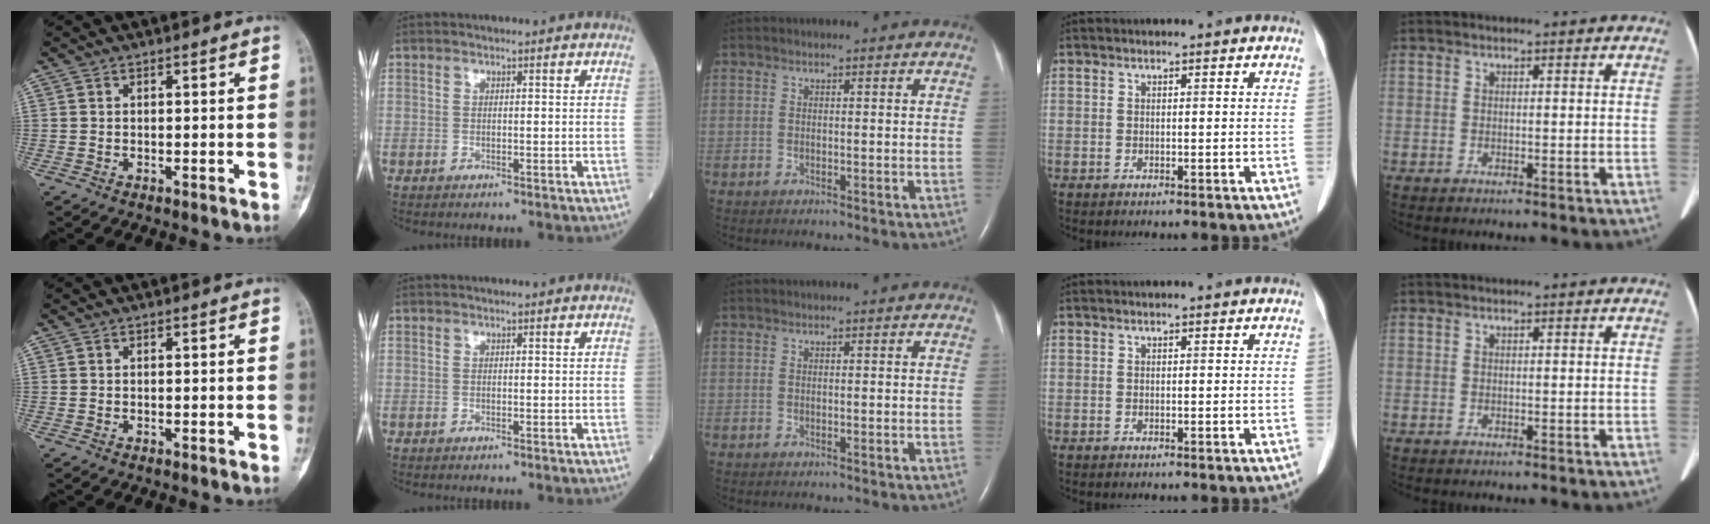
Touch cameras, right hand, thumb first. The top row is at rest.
{}